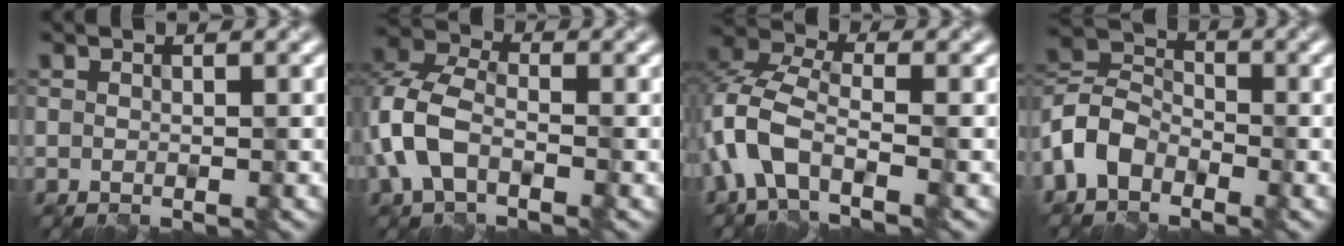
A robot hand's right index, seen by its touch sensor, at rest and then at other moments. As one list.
[{"total": 5.3, "force": [-1.7, 3.4, 3.7], "torque": [-0.097, 0.004, -0.043]}, {"total": 6.3, "force": [-2.8, 3.0, 4.7], "torque": [-0.110, 0.005, -0.066]}, {"total": 4.9, "force": [-2.8, 3.3, 2.3], "torque": [-0.050, 0.007, -0.068]}]